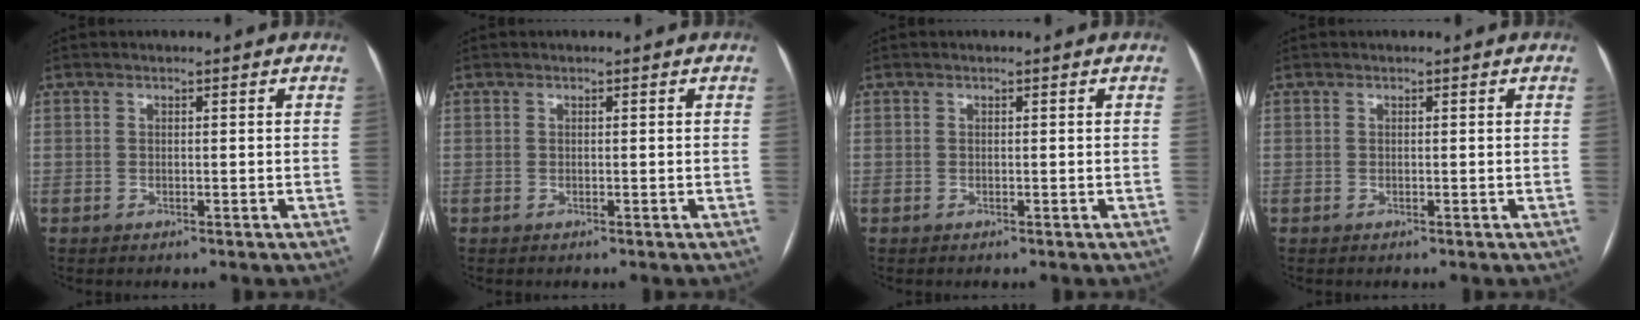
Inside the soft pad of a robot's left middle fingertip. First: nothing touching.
{"total": 0.0}
{"total": 0.0}
{"total": 0.0}